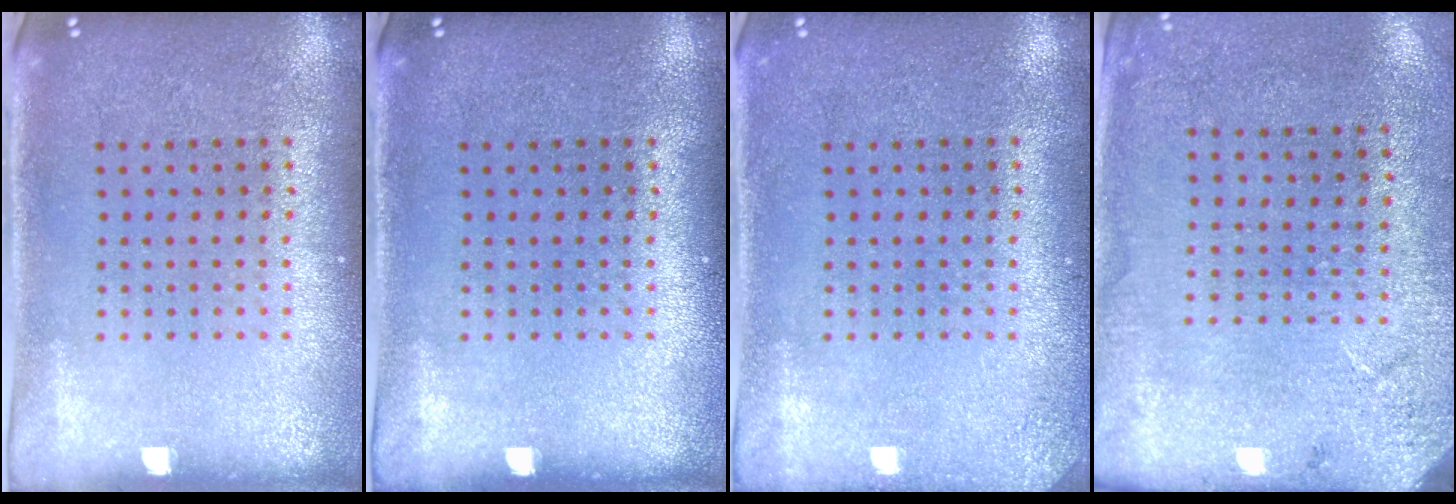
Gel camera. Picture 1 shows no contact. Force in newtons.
{"total": 0.0}
{"total": 1.4, "press": 1.4, "slide": 0.1}
{"total": 2.6, "press": 2.4, "slide": 1.1}